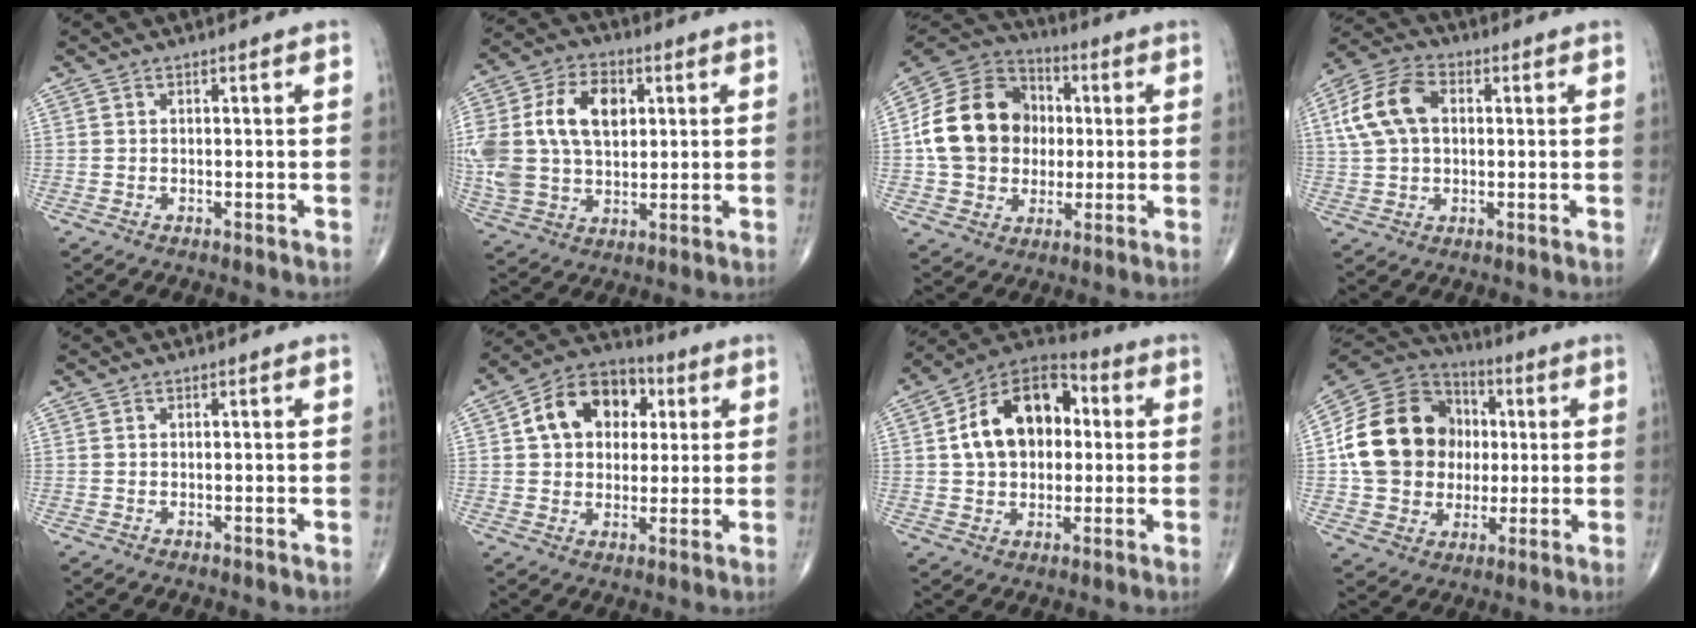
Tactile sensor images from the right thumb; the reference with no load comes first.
{"total": 19.3, "force": [3.6, 13.0, 13.8], "torque": [-0.288, 0.007, 0.069]}
{"total": 18.3, "force": [0.8, 15.4, 9.9], "torque": [-0.154, 0.025, 0.017]}
{"total": 12.1, "force": [2.6, 7.7, 8.9], "torque": [-0.176, 0.018, 0.044]}
{"total": 0.0}
{"total": 13.9, "force": [3.6, 10.4, 8.6], "torque": [-0.101, 0.010, 0.048]}
{"total": 17.1, "force": [2.3, 11.9, 12.1], "torque": [-0.163, 0.024, 0.030]}
{"total": 20.6, "force": [1.4, 17.4, 10.9], "torque": [-0.173, 0.026, 0.033]}